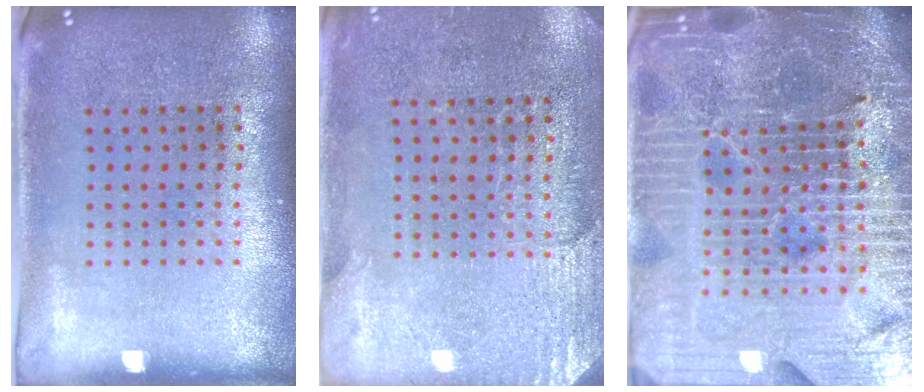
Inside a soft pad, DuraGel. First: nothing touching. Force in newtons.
{"total": 2.7, "press": 2.5, "slide": 1.1}
{"total": 6.5, "press": 5.8, "slide": 3.0}